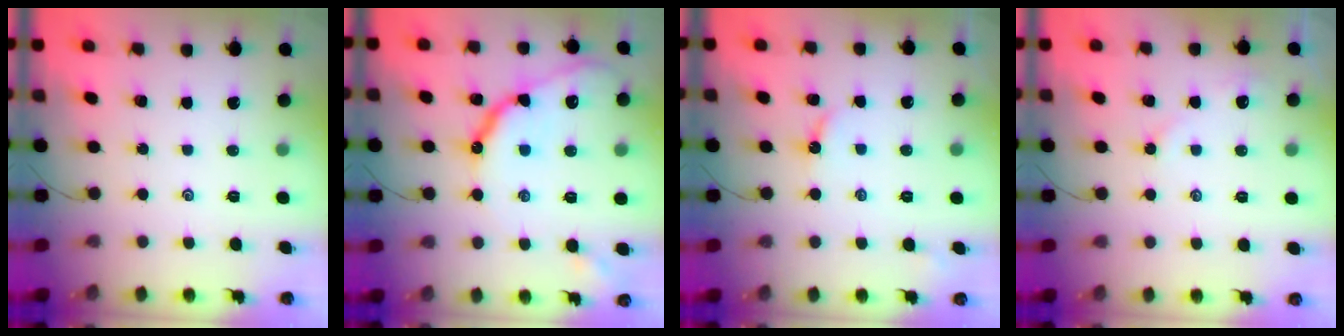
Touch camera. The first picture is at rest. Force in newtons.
{"total": 13.1, "press": 13.1, "slide": 0.7}
{"total": 2.8, "press": 2.8, "slide": 0.2}
{"total": 2.8, "press": 2.8, "slide": 0.5}